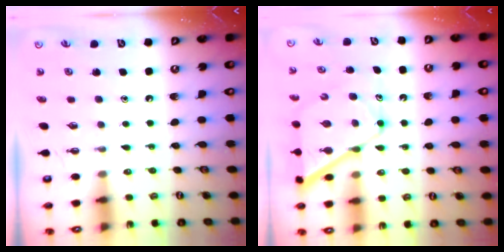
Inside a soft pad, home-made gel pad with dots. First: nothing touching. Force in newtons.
{"total": 11.5, "press": 11.5, "slide": 1.0}